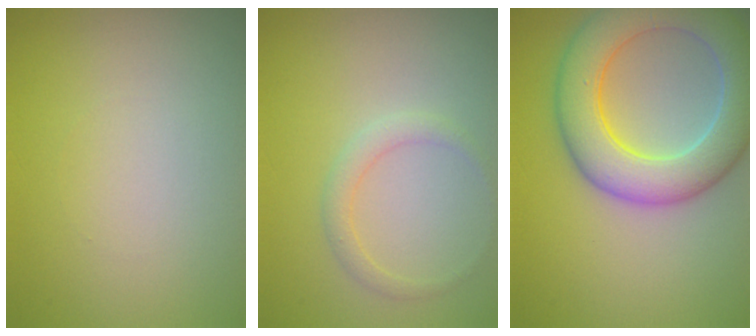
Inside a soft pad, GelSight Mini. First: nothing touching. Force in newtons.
{"total": 1.5, "press": 1.5, "slide": 0.0}
{"total": 8.1, "press": 8.1, "slide": 0.3}